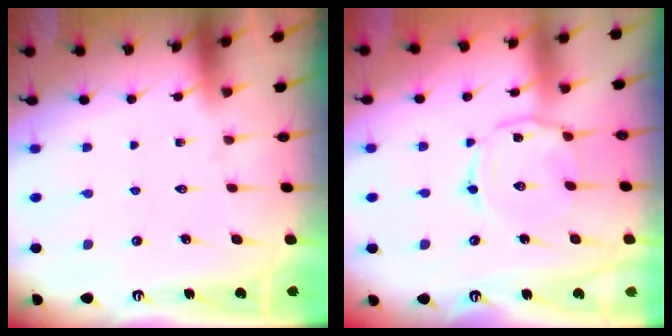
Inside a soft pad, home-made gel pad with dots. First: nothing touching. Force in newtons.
{"total": 4.4, "press": 4.4, "slide": 0.4}